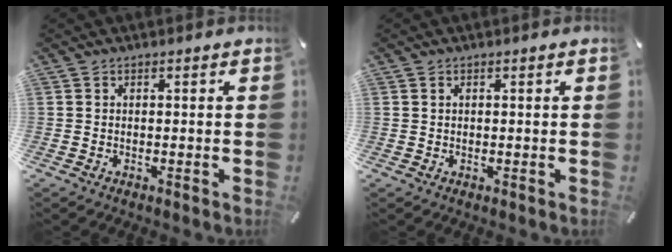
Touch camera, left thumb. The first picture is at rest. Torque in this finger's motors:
{"motor_torque": [0.09, -0.18, 0.07, 0.02, 0.02]}